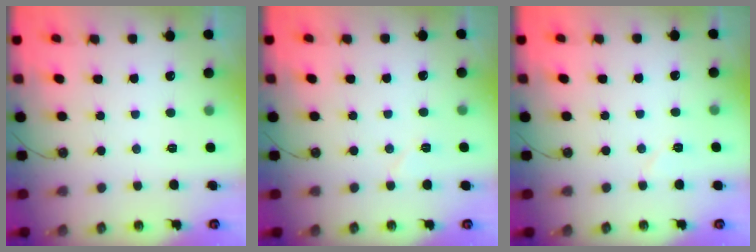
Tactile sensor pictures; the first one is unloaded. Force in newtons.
{"total": 4.5, "press": 4.1, "slide": 1.9}
{"total": 4.3, "press": 3.9, "slide": 1.8}